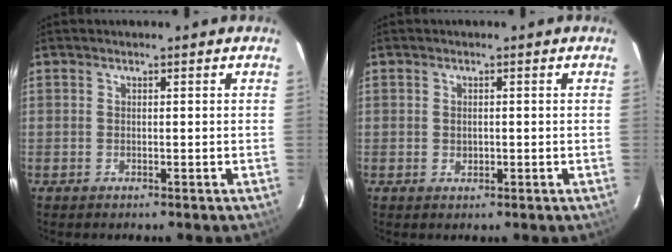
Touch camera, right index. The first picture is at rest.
{"total": 1.3, "force": [0.0, 1.0, 0.9], "torque": [-0.013, 0.002, 0.001]}